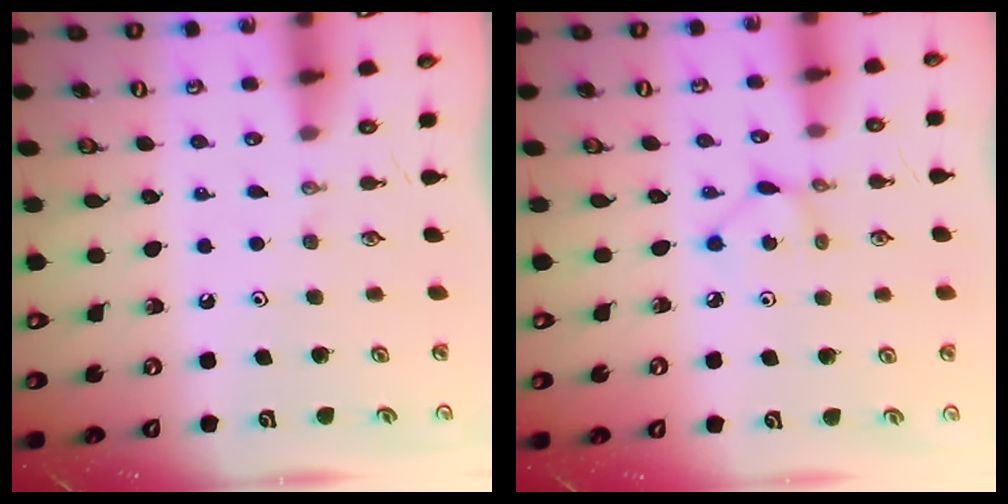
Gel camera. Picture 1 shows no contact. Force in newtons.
{"total": 2.4, "press": 2.4, "slide": 0.1}